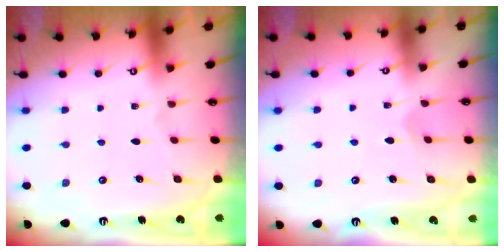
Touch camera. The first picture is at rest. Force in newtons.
{"total": 2.6, "press": 2.6, "slide": 0.2}